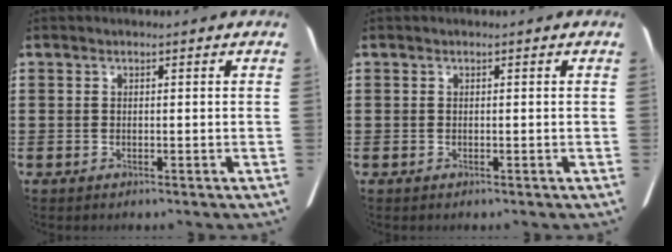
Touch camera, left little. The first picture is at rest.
{"total": 0.0}